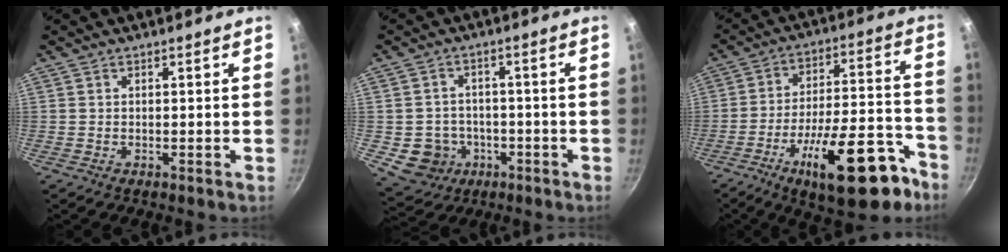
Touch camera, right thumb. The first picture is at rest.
{"total": 8.2, "force": [-2.6, 7.3, 2.8], "torque": [-0.023, 0.028, -0.025]}
{"total": 22.1, "force": [-12.2, 8.2, 16.5], "torque": [-0.204, 0.076, -0.180]}